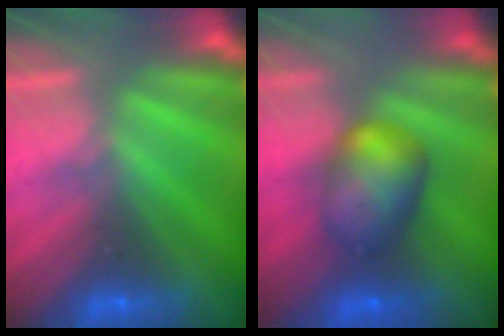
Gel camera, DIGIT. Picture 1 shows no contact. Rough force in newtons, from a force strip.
{"total": 5.8}